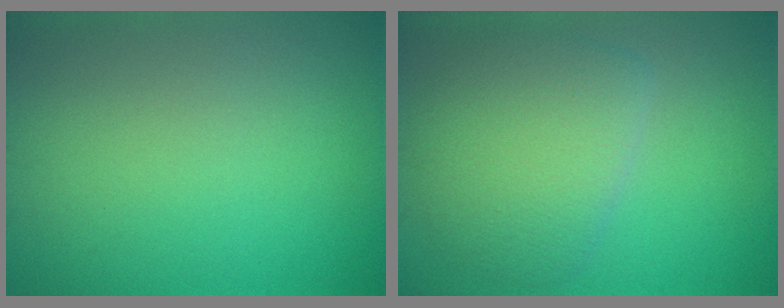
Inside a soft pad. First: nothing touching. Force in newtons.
{"total": 5.6, "press": 5.6, "slide": 0.7}